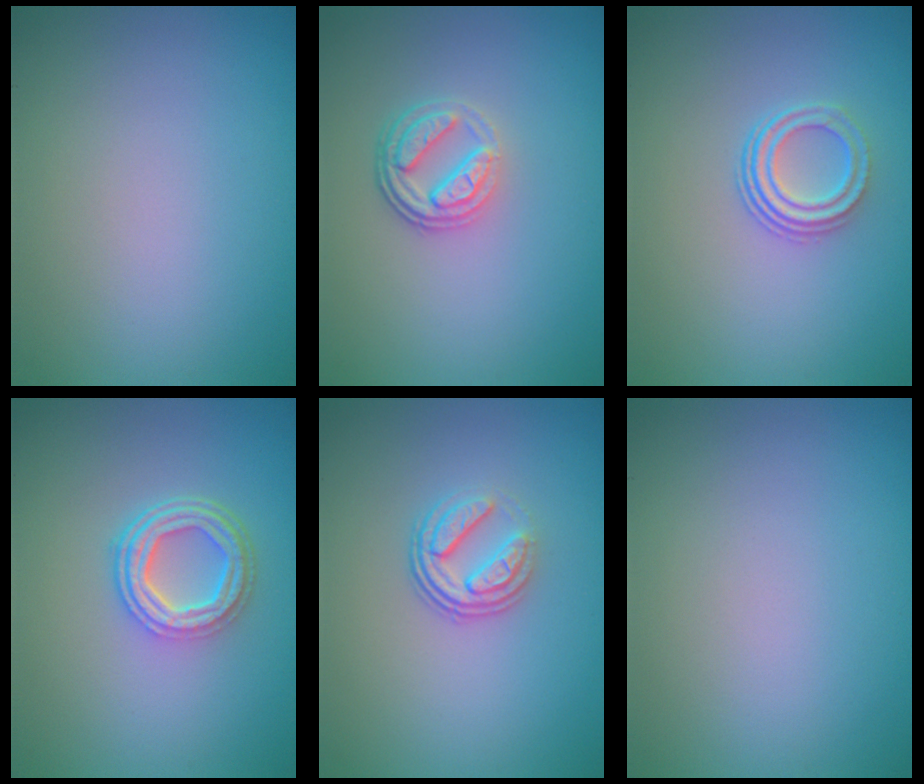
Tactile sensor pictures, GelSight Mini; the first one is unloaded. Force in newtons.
{"total": 3.7, "press": 2.8, "slide": 2.4}
{"total": 3.0, "press": 2.2, "slide": 2.1}
{"total": 4.4, "press": 3.3, "slide": 2.8}
{"total": 3.5, "press": 2.4, "slide": 2.5}
{"total": 0.0}